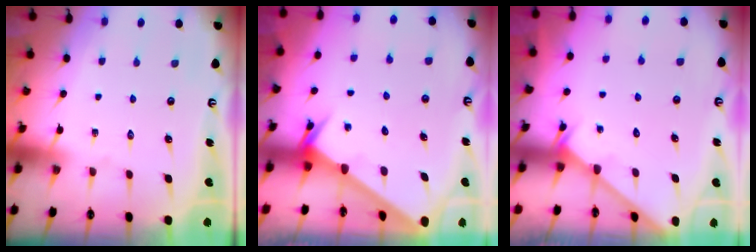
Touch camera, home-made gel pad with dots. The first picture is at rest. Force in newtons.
{"total": 2.7, "press": 2.7, "slide": 0.3}
{"total": 1.2, "press": 1.2, "slide": 0.0}